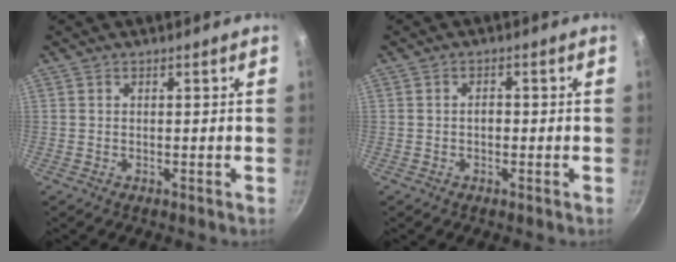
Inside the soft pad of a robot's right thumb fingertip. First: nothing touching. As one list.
[{"total": 1.5, "force": [-0.3, 1.0, 1.0], "torque": [-0.011, 0.007, -0.006]}]